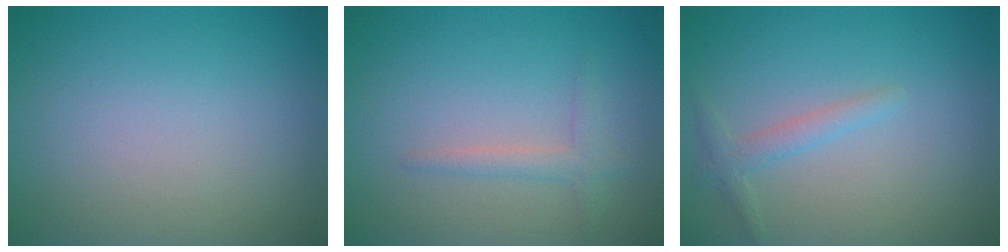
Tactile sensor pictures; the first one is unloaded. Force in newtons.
{"total": 1.6, "press": 1.6, "slide": 0.1}
{"total": 1.5, "press": 1.5, "slide": 0.1}